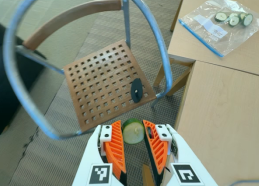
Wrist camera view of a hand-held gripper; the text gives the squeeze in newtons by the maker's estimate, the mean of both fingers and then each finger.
{"total": 7.9, "left": 7.5, "right": 8.3}